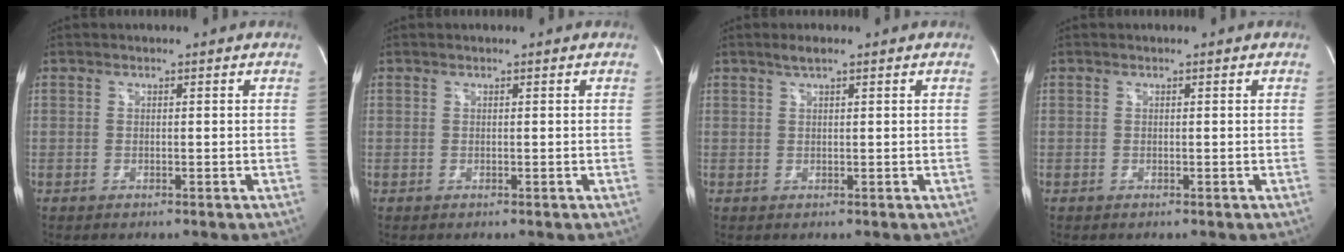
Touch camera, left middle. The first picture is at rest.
{"total": 0.0}
{"total": 1.8, "force": [1.3, 0.1, 1.2], "torque": [-0.028, 0.006, 0.024]}
{"total": 0.0}